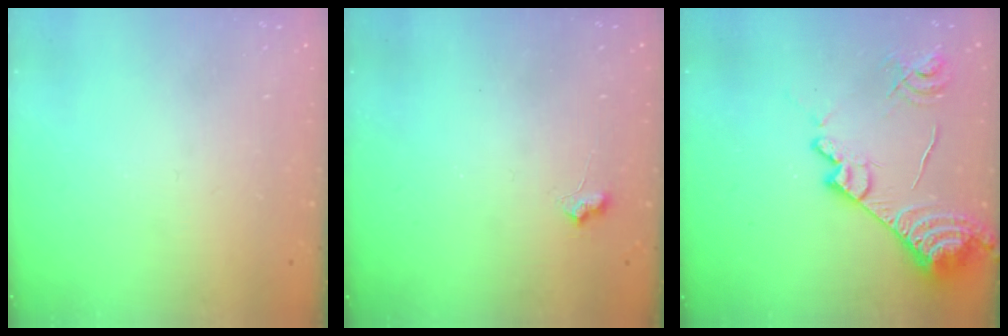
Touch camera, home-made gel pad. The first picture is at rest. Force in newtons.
{"total": 5.4, "press": 5.4, "slide": 0.7}
{"total": 17.1, "press": 17.0, "slide": 1.8}